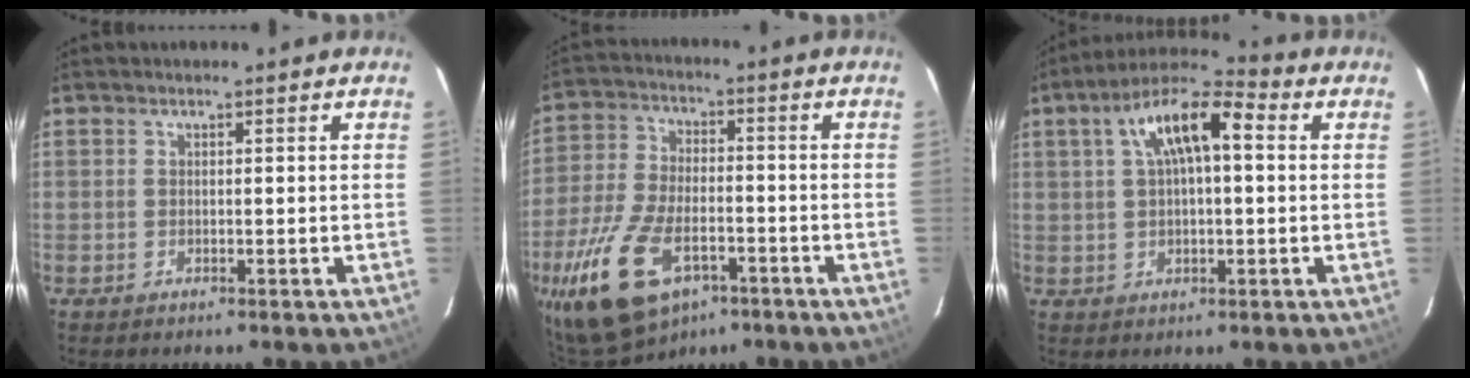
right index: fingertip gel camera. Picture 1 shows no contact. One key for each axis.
{"total": 18.2, "fx": -9.6, "fy": 9.7, "fz": 12.1, "tx": -0.274, "ty": -0.029, "tz": -0.170}
{"total": 11.9, "fx": 3.3, "fy": 4.5, "fz": 10.5, "tx": -0.188, "ty": 0.032, "tz": 0.051}